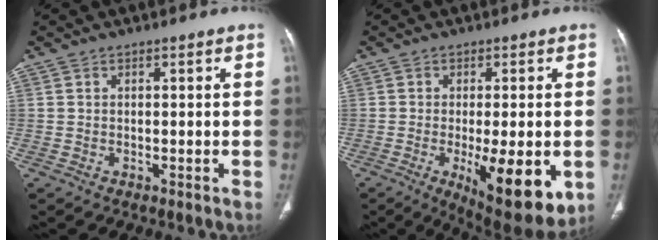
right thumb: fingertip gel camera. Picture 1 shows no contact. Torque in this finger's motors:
{"motor_torque": [1.95, 2.10, 0.01, -0.07, 0.28]}